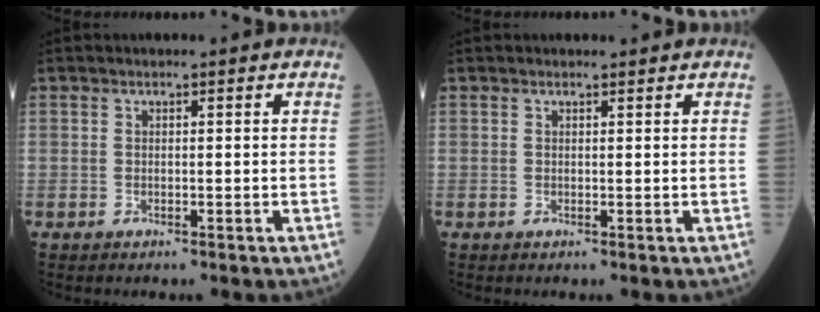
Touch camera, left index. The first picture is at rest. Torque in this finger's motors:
{"motor_torque": [-0.05, 0.46, -0.03, 0.00]}